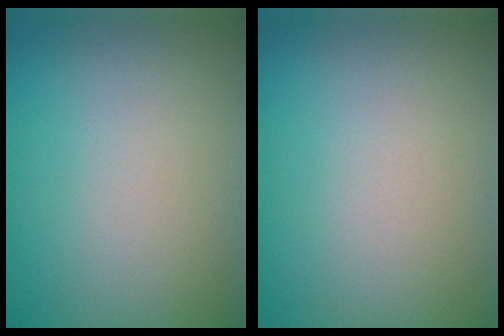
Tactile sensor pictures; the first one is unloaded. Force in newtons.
{"total": 0.0}